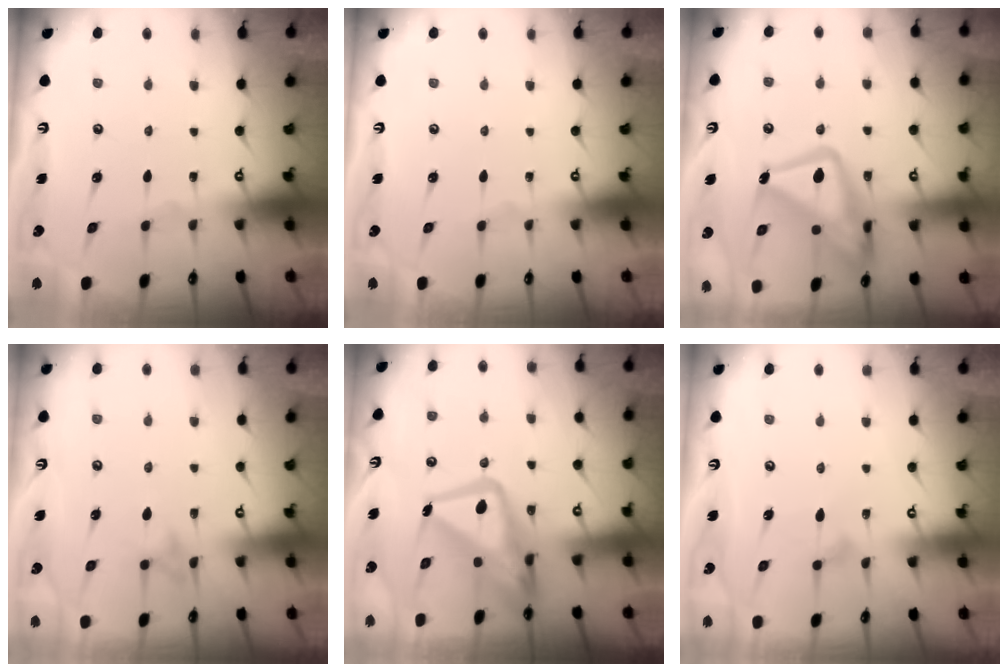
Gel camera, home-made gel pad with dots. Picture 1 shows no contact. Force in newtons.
{"total": 0.0}
{"total": 19.8, "press": 19.7, "slide": 1.5}
{"total": 9.3, "press": 9.3, "slide": 0.9}
{"total": 17.7, "press": 17.6, "slide": 1.7}
{"total": 10.4, "press": 10.3, "slide": 0.5}